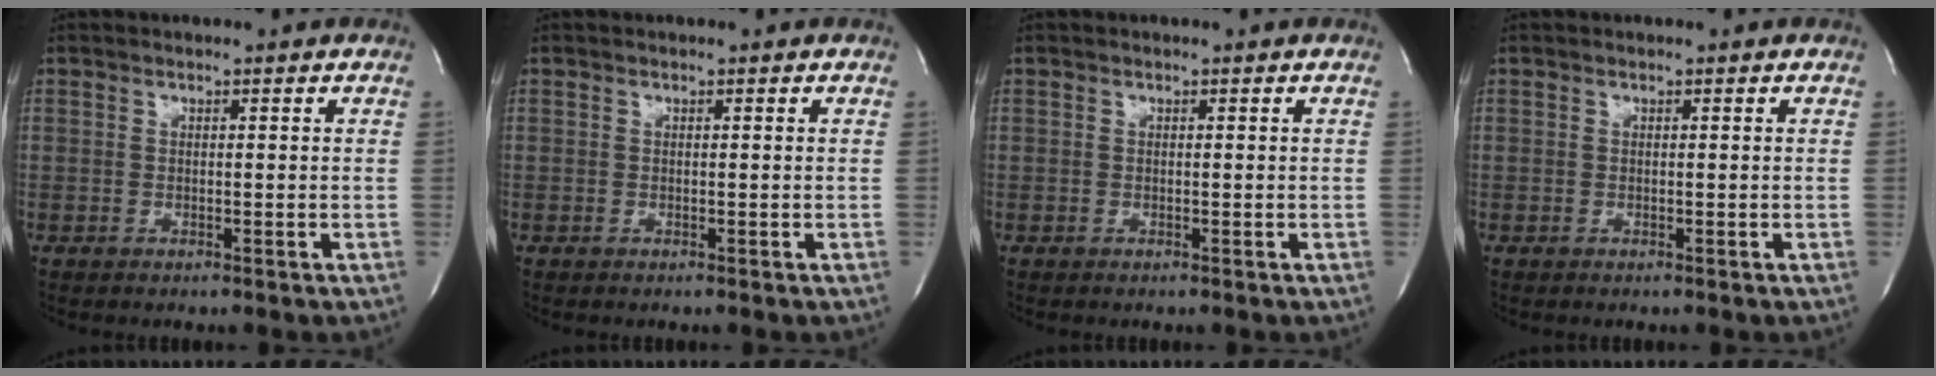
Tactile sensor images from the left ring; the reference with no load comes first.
{"total": 0.0}
{"total": 0.0}
{"total": 0.0}